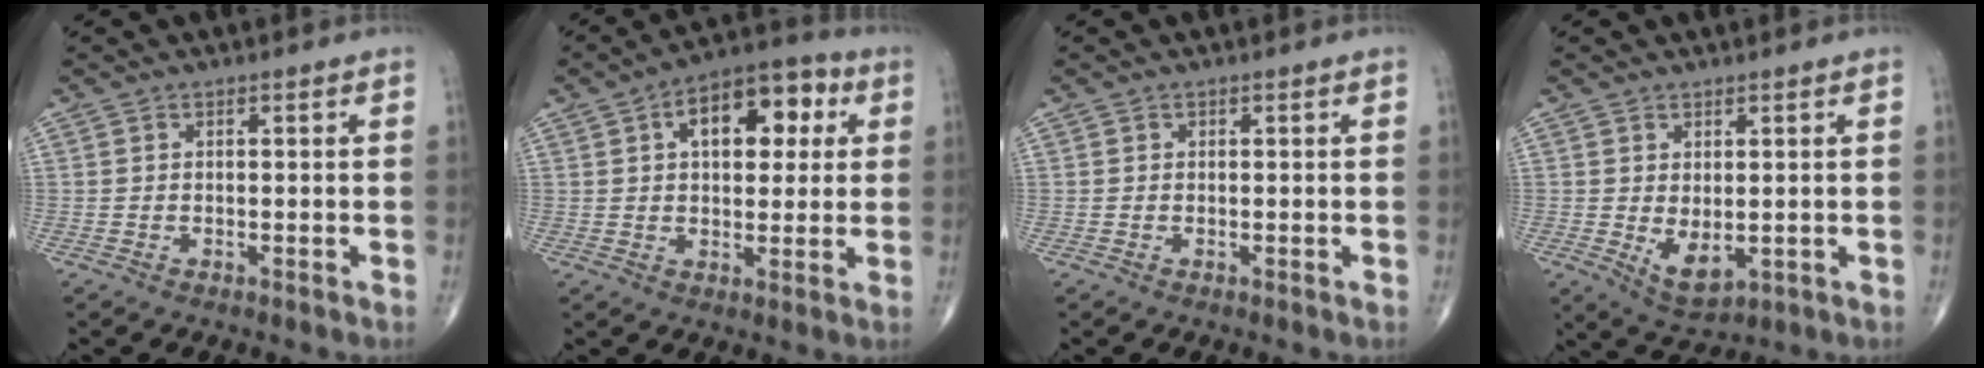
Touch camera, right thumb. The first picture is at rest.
{"total": 13.9, "force": [4.1, 7.7, 10.8], "torque": [-0.122, 0.018, 0.055]}
{"total": 0.0}
{"total": 5.6, "force": [-0.5, 2.9, 4.8], "torque": [-0.072, -0.011, 0.009]}